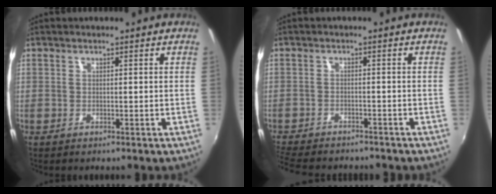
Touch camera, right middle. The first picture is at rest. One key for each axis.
{"total": 11.1, "fx": -9.8, "fy": 3.0, "fz": 4.2, "tx": -0.111, "ty": -0.023, "tz": -0.156}